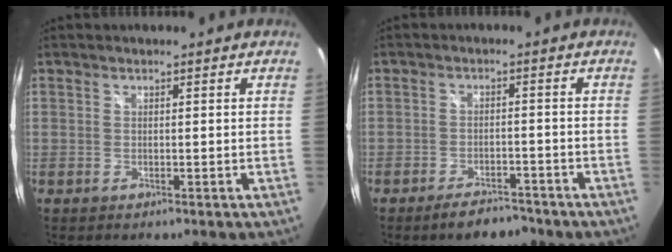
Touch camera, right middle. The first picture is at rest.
{"total": 5.5, "force": [-4.5, 2.1, 2.4], "torque": [-0.053, 0.006, -0.065]}